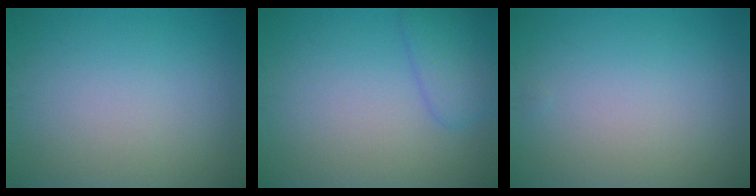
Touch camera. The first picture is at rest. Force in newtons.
{"total": 2.7, "press": 2.7, "slide": 0.2}
{"total": 0.0}